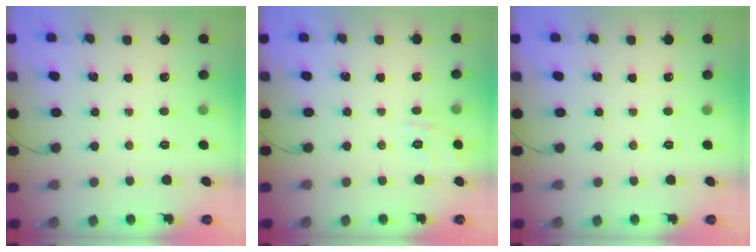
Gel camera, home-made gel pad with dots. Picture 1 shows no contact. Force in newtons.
{"total": 10.1, "press": 10.0, "slide": 1.5}
{"total": 0.0}